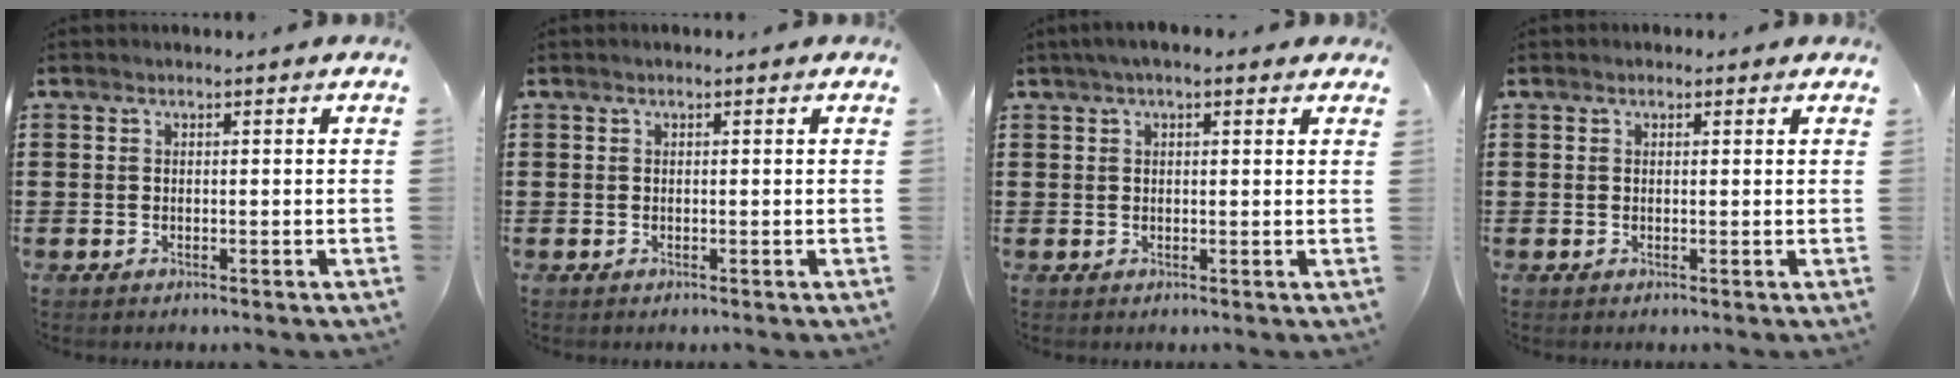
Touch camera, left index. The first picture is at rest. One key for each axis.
{"total": 0.0}
{"total": 2.4, "fx": 1.4, "fy": 0.8, "fz": 1.8, "tx": -0.039, "ty": 0.008, "tz": 0.023}
{"total": 0.6, "fx": 0.3, "fy": 0.5, "fz": 0.2, "tx": -0.005, "ty": 0.006, "tz": 0.004}